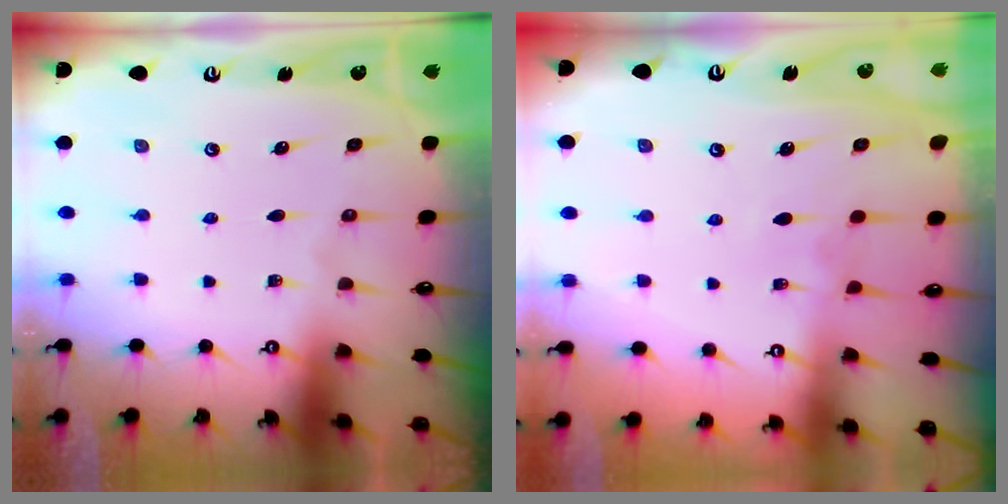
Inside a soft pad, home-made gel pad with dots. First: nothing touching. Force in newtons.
{"total": 2.4, "press": 2.3, "slide": 0.6}